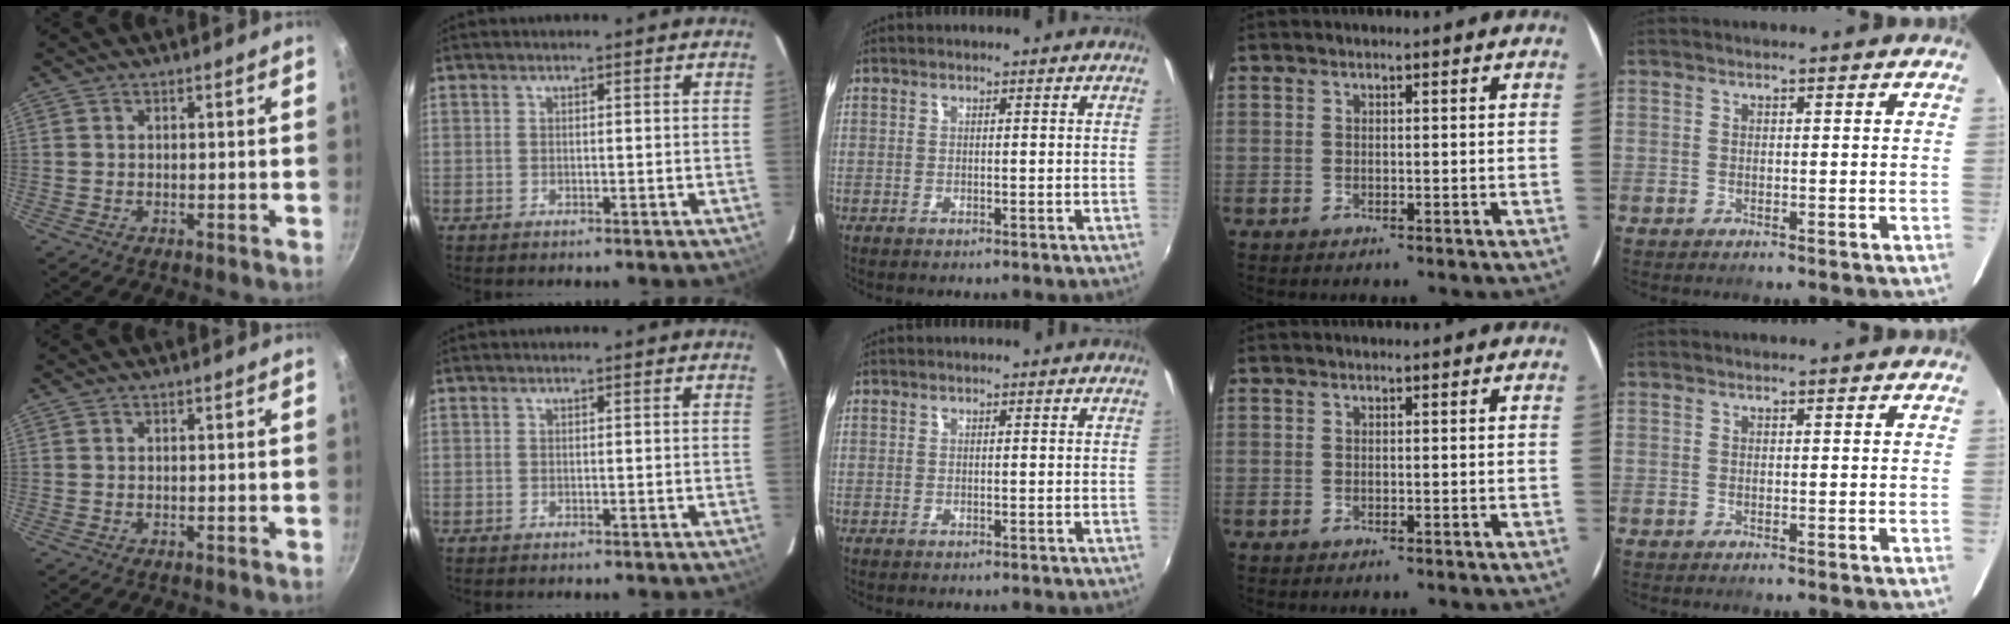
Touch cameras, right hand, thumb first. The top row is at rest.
{}